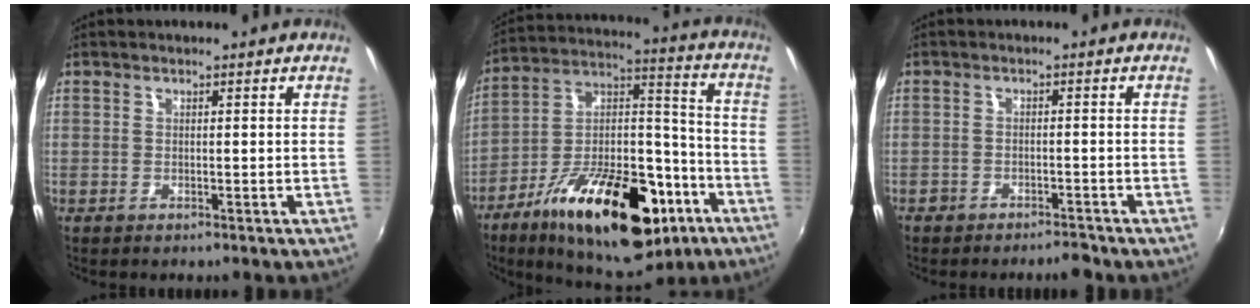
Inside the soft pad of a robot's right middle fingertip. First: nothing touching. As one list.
[{"total": 27.9, "force": [-14.4, 12.3, 20.5], "torque": [-0.329, 0.005, -0.217]}, {"total": 3.7, "force": [-3.2, 1.4, 1.1], "torque": [-0.032, -0.002, -0.051]}]